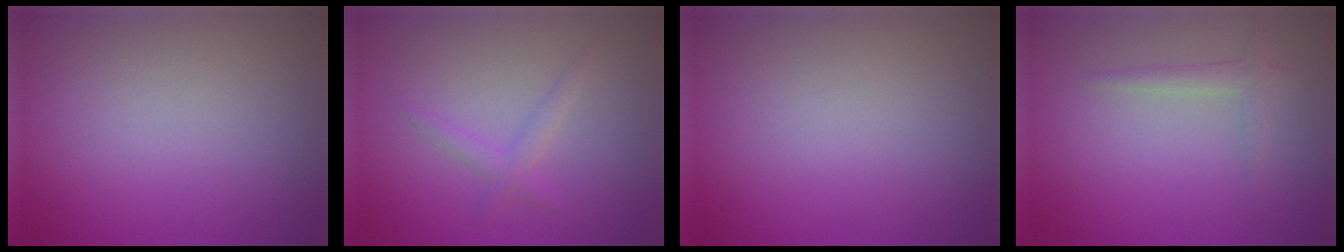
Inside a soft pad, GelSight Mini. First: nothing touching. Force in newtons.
{"total": 1.6, "press": 1.6, "slide": 0.1}
{"total": 0.0}
{"total": 1.4, "press": 1.4, "slide": 0.1}